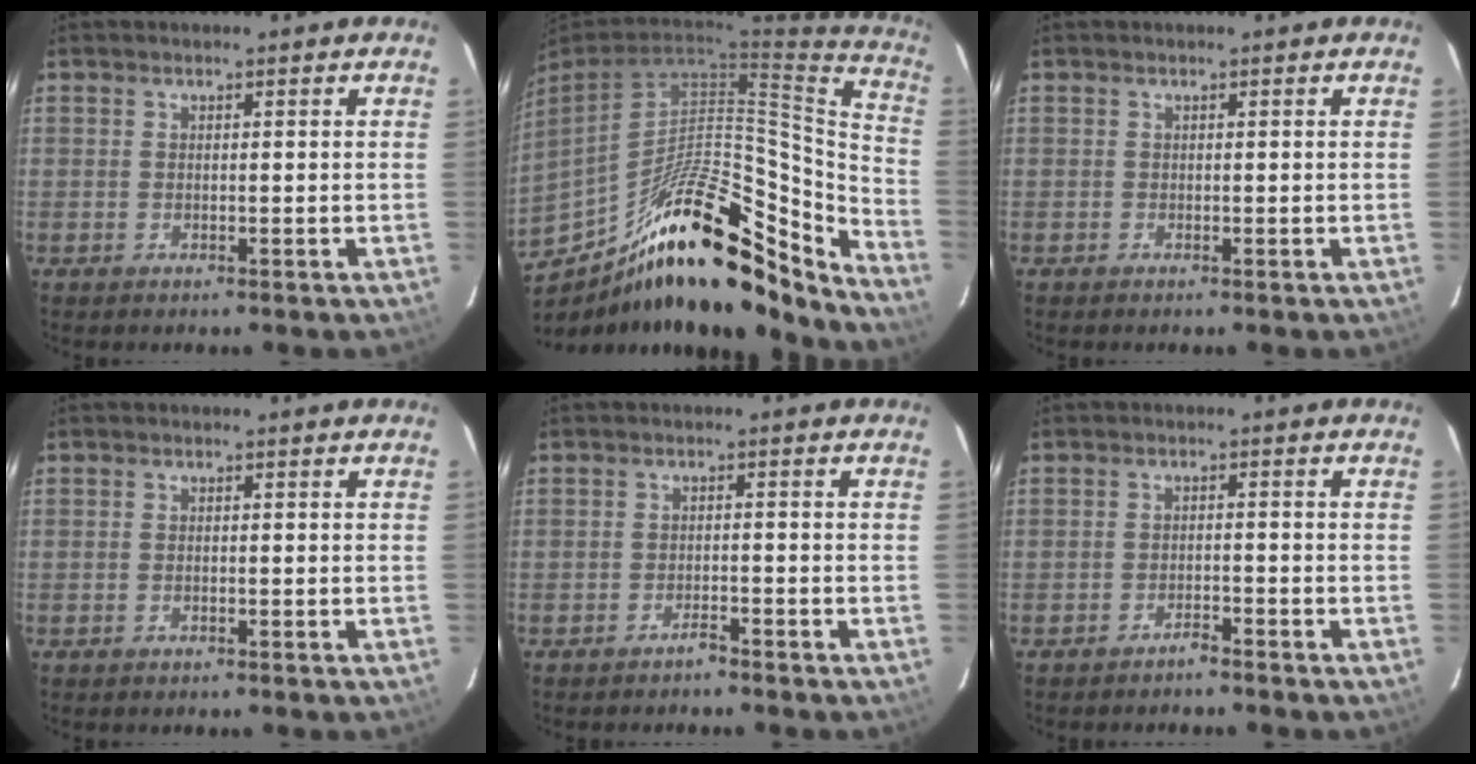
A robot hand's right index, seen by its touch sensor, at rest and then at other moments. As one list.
[{"total": 25.0, "force": [-18.5, 7.1, 15.3], "torque": [-0.210, 0.006, -0.294]}, {"total": 0.0}, {"total": 0.6, "force": [-0.1, 0.2, 0.5], "torque": [-0.012, 0.001, -0.003]}, {"total": 1.5, "force": [-1.5, 0.1, 0.3], "torque": [-0.010, 0.002, -0.023]}, {"total": 1.7, "force": [-1.7, 0.1, 0.3], "torque": [-0.014, 0.003, -0.026]}]